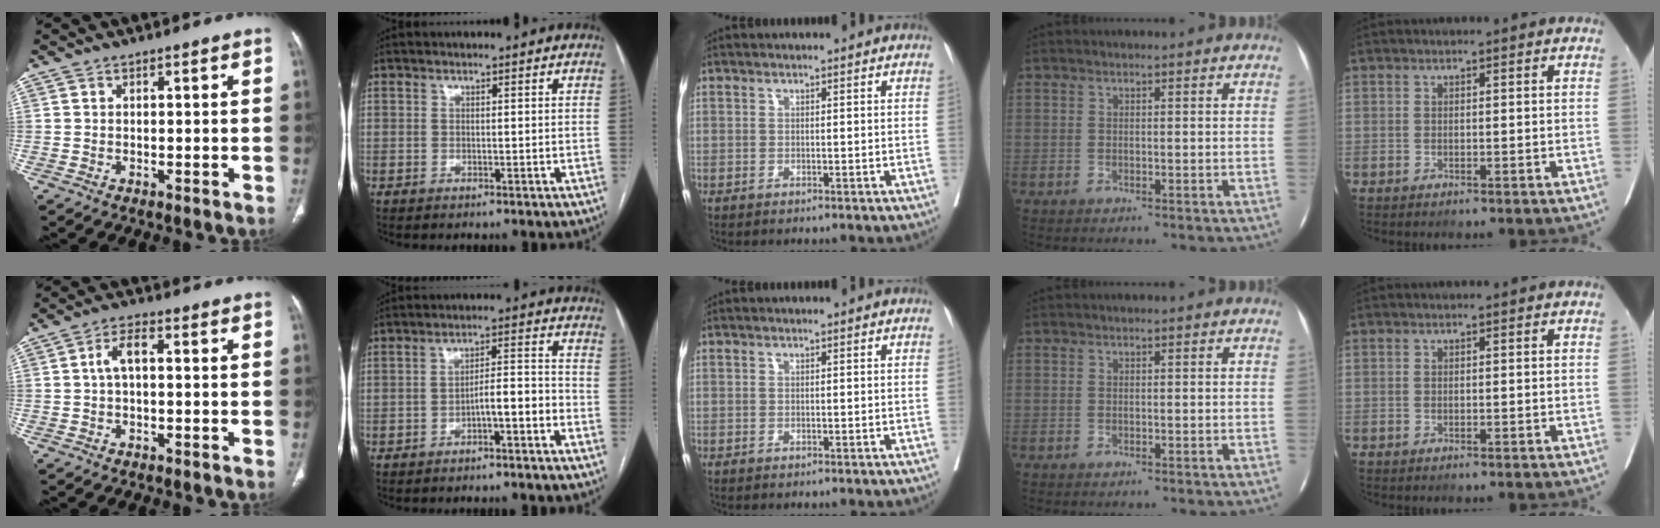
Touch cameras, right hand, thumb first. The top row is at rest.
{"thumb": {"total": 4.0, "force": [0.2, 1.9, 3.5], "torque": [-0.068, 0.015, -0.001]}, "index": {"total": 5.3, "force": [-2.7, 0.8, 4.4], "torque": [-0.067, 0.025, -0.040]}}